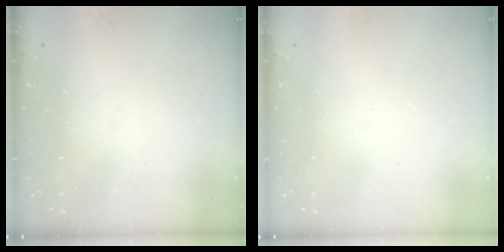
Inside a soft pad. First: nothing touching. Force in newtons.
{"total": 1.7, "press": 1.7, "slide": 0.2}